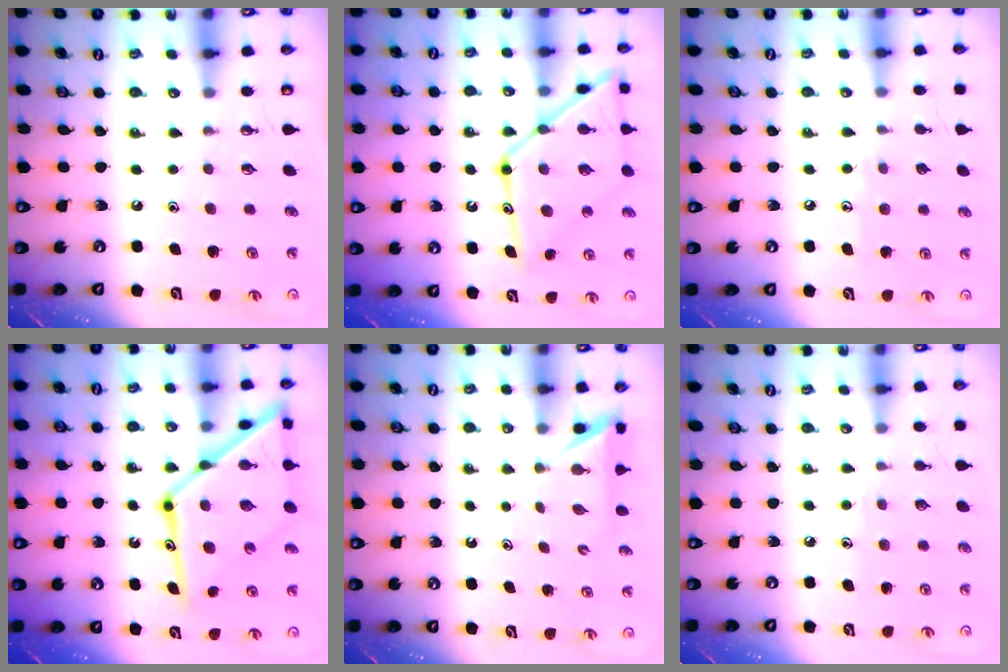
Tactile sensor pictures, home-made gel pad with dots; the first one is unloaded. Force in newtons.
{"total": 18.7, "press": 18.6, "slide": 1.7}
{"total": 5.7, "press": 5.7, "slide": 0.5}
{"total": 23.0, "press": 22.9, "slide": 1.8}
{"total": 1.9, "press": 1.9, "slide": 0.2}
{"total": 3.8, "press": 3.8, "slide": 0.4}